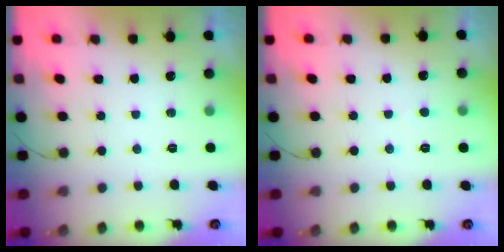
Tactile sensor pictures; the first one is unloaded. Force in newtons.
{"total": 2.0, "press": 2.0, "slide": 0.1}